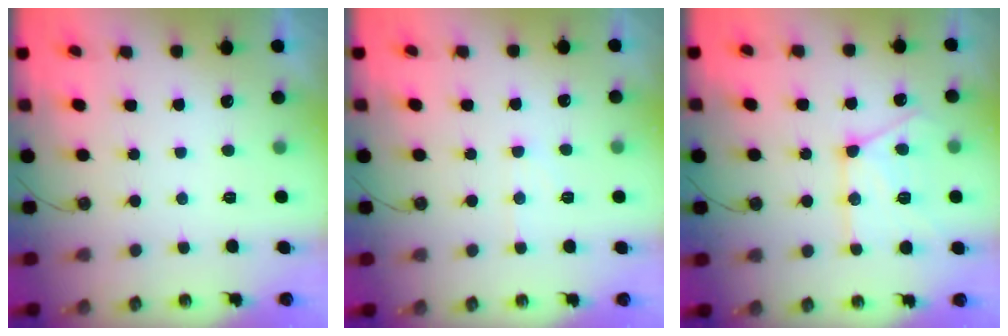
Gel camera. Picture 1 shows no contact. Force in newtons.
{"total": 4.8, "press": 4.7, "slide": 0.6}
{"total": 14.0, "press": 14.0, "slide": 1.2}